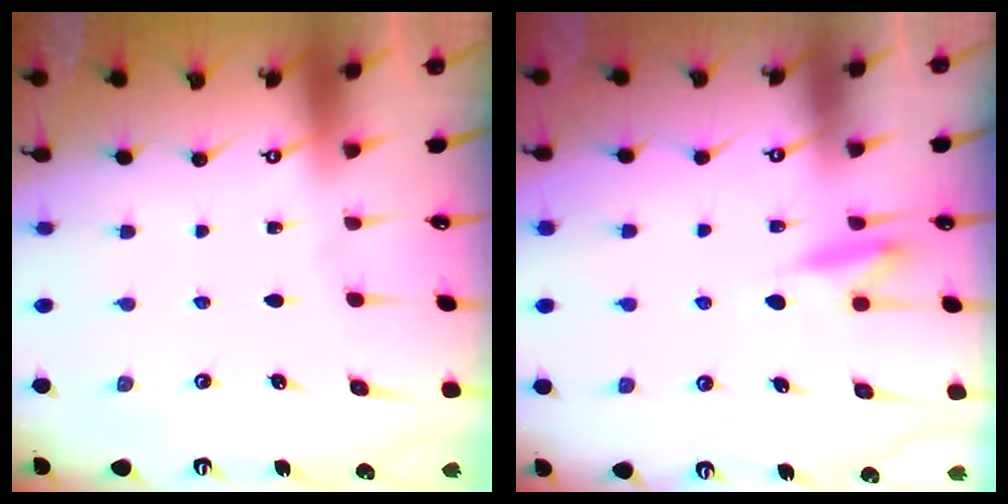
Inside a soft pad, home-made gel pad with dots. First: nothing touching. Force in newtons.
{"total": 8.5, "press": 8.4, "slide": 1.3}